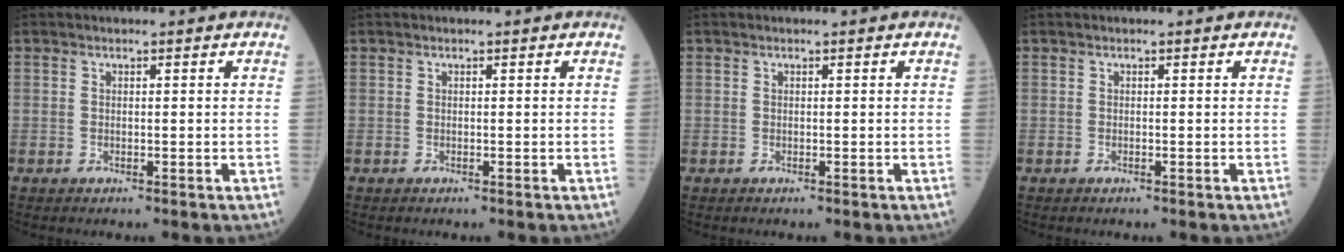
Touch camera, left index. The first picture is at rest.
{"total": 0.0}
{"total": 0.0}
{"total": 0.0}